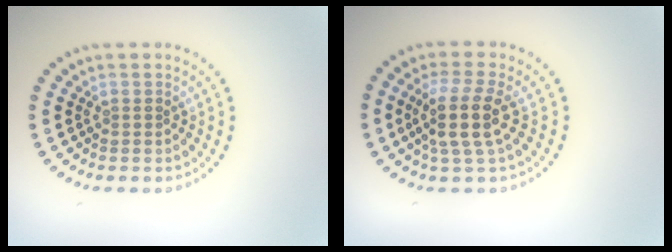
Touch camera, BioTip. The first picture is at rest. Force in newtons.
{"total": 4.0, "press": 3.3, "slide": 2.2}